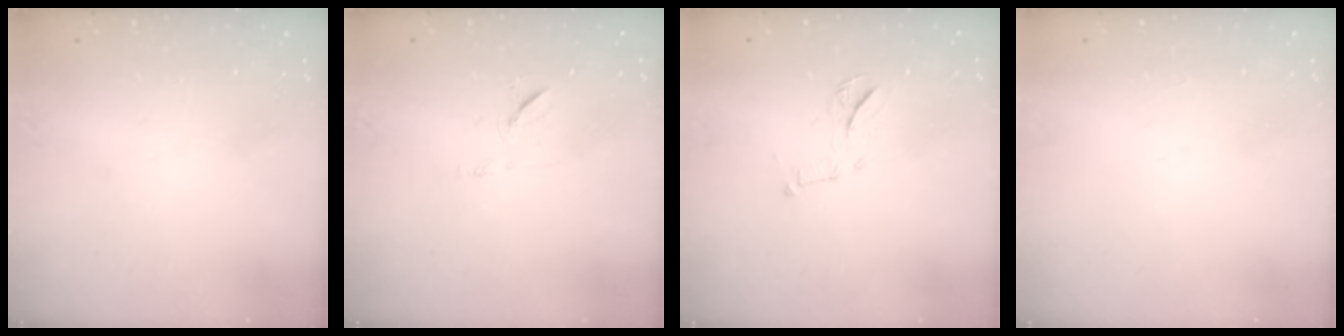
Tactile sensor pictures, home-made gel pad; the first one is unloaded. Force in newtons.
{"total": 7.2, "press": 7.2, "slide": 0.8}
{"total": 9.0, "press": 9.0, "slide": 0.2}
{"total": 1.5, "press": 1.5, "slide": 0.1}